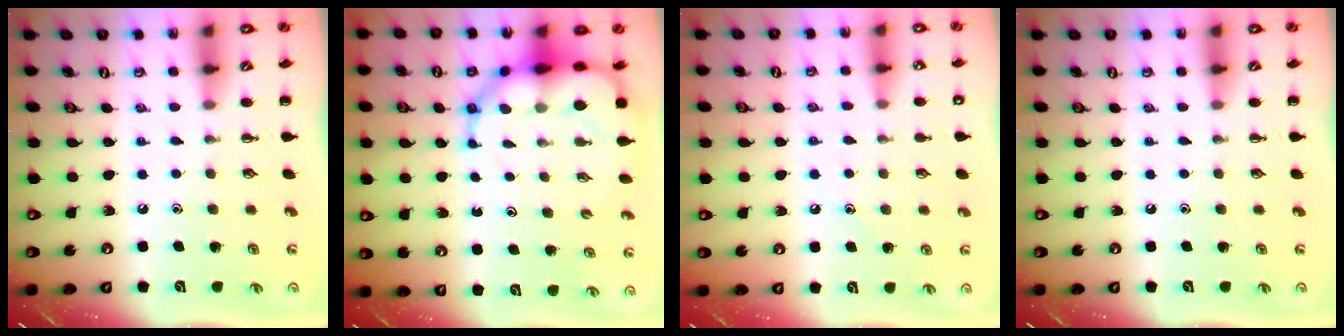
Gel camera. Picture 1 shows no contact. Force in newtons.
{"total": 10.6, "press": 10.2, "slide": 3.0}
{"total": 8.3, "press": 8.0, "slide": 2.4}
{"total": 0.0}